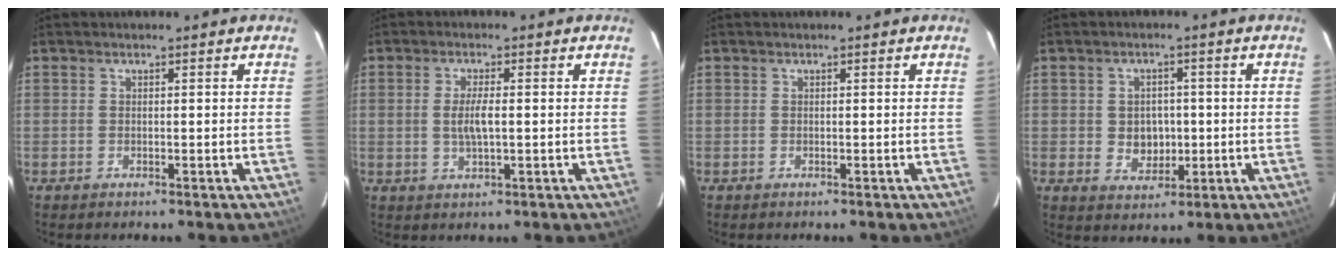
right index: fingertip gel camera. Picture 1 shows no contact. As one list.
[{"total": 3.9, "force": [0.1, 1.1, 3.8], "torque": [-0.071, 0.000, 0.006]}, {"total": 0.0}, {"total": 5.0, "force": [-0.2, 4.4, 2.4], "torque": [-0.044, 0.007, 0.008]}]